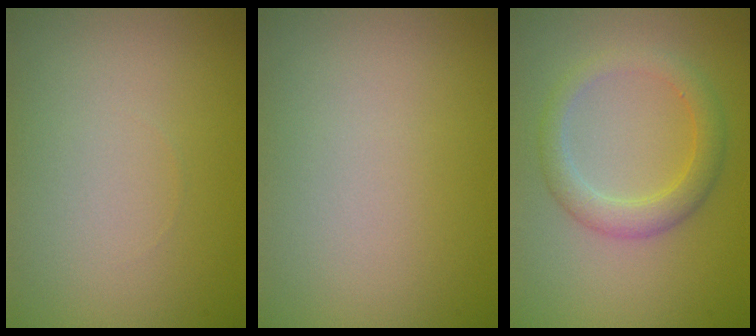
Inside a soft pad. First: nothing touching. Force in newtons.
{"total": 0.0}
{"total": 2.9, "press": 2.9, "slide": 0.1}